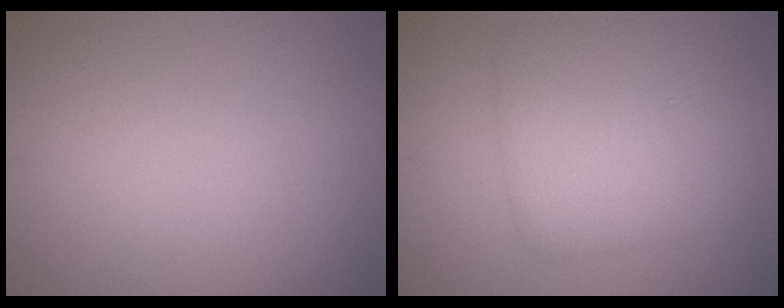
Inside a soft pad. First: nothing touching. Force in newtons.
{"total": 5.8, "press": 5.8, "slide": 0.1}